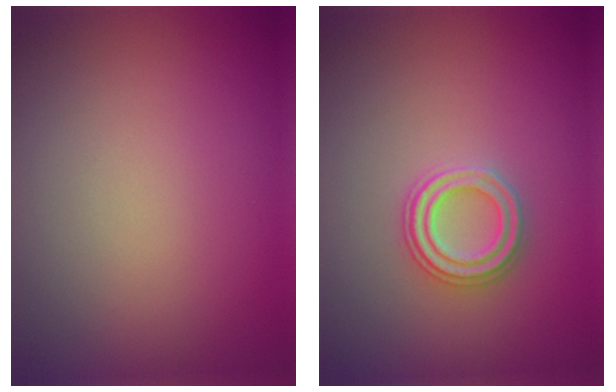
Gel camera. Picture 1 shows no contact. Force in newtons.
{"total": 2.6, "press": 2.6, "slide": 0.4}